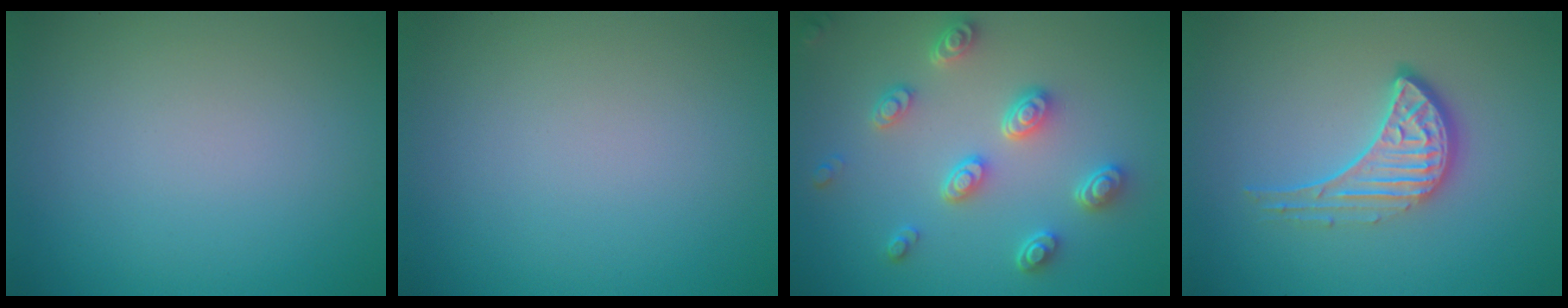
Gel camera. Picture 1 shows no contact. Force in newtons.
{"total": 0.0}
{"total": 4.4, "press": 3.6, "slide": 2.6}
{"total": 3.9, "press": 3.1, "slide": 2.3}